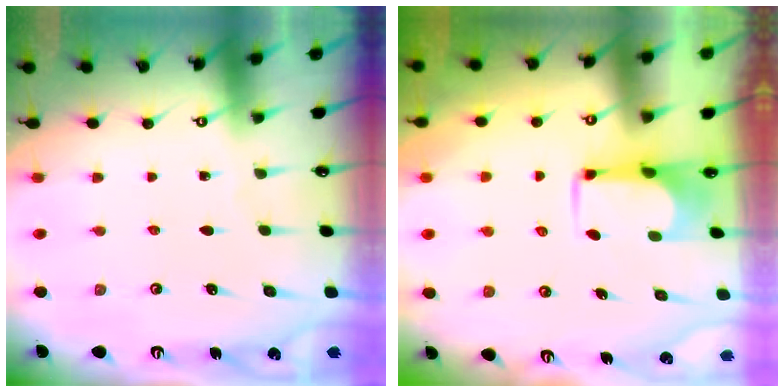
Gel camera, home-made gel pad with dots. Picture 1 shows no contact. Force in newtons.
{"total": 0.0}